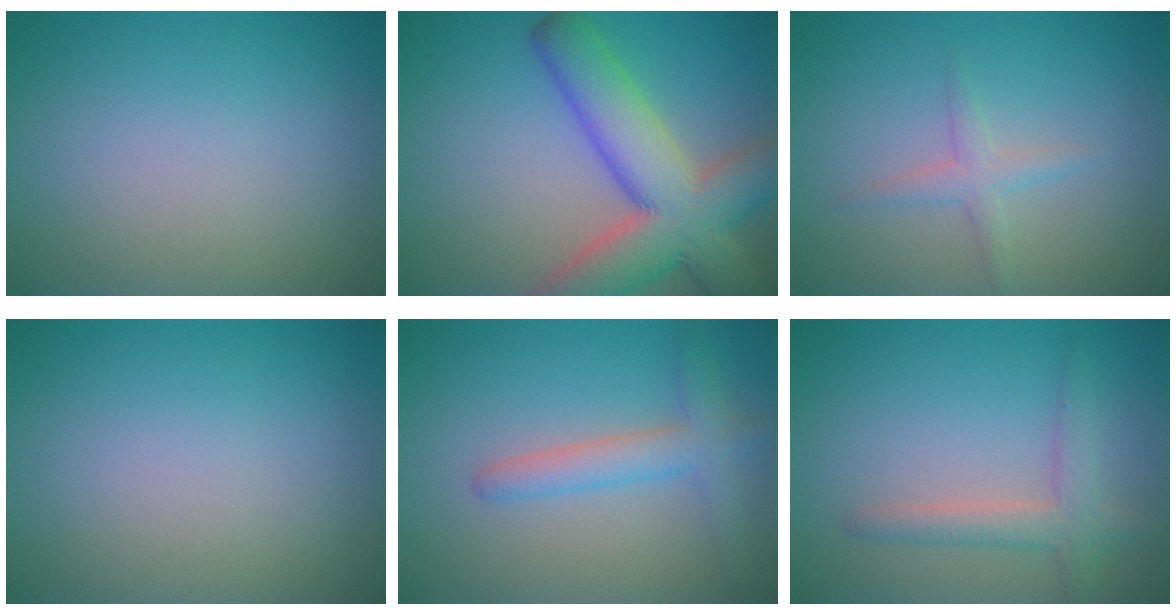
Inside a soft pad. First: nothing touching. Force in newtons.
{"total": 10.4, "press": 10.4, "slide": 0.7}
{"total": 1.6, "press": 1.6, "slide": 0.1}
{"total": 0.0}
{"total": 3.8, "press": 3.7, "slide": 0.1}
{"total": 2.7, "press": 2.7, "slide": 0.2}